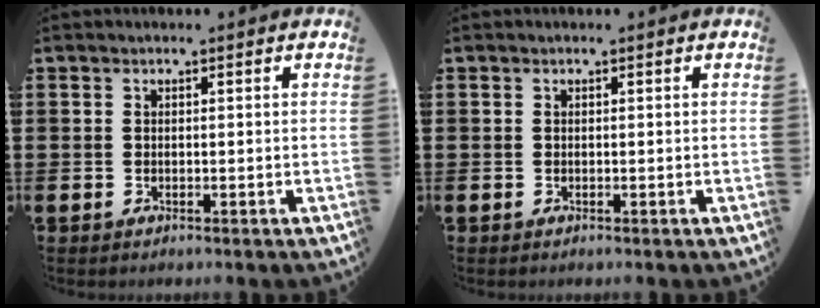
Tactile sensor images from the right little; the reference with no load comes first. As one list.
[{"total": 0.0}]